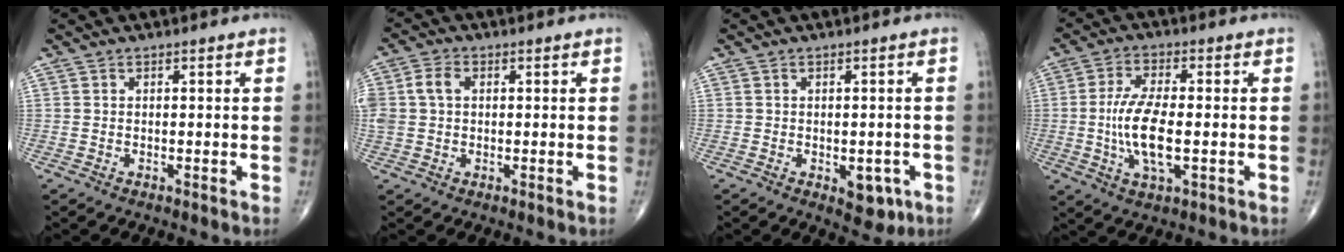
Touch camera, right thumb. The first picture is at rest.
{"total": 6.2, "force": [1.0, 4.5, 4.1], "torque": [-0.098, 0.019, 0.021]}
{"total": 5.1, "force": [-1.9, 3.0, 3.7], "torque": [-0.020, 0.001, -0.017]}
{"total": 10.5, "force": [-1.2, 4.0, 9.7], "torque": [-0.199, -0.002, -0.022]}